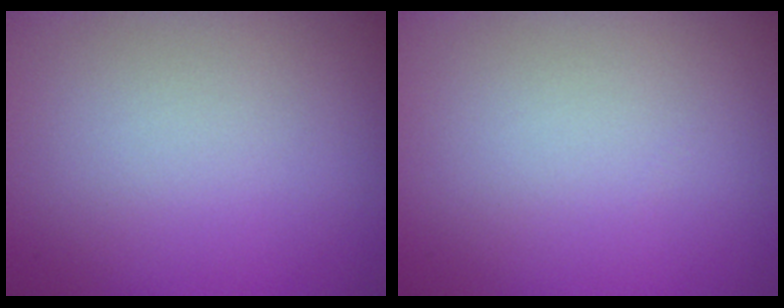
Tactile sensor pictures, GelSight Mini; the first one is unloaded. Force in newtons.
{"total": 0.0}